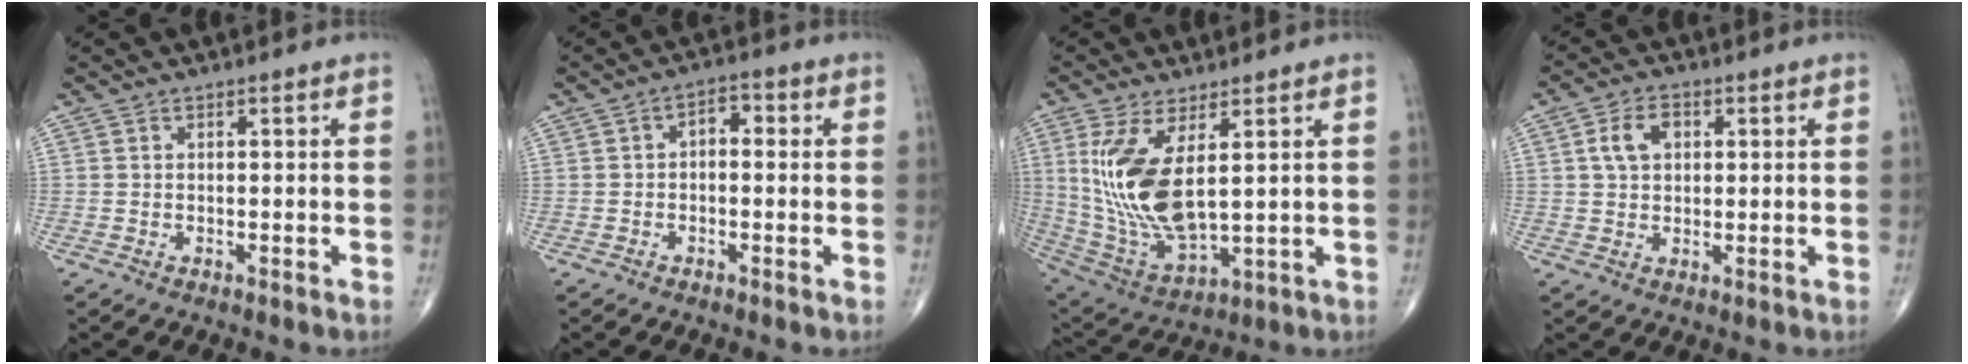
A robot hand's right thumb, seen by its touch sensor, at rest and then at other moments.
{"total": 3.5, "force": [0.2, 2.1, 2.8], "torque": [-0.025, 0.013, -0.007]}
{"total": 15.6, "force": [3.5, 6.4, 13.8], "torque": [-0.285, -0.029, 0.089]}
{"total": 5.7, "force": [1.6, 3.9, 3.8], "torque": [-0.062, 0.008, 0.027]}